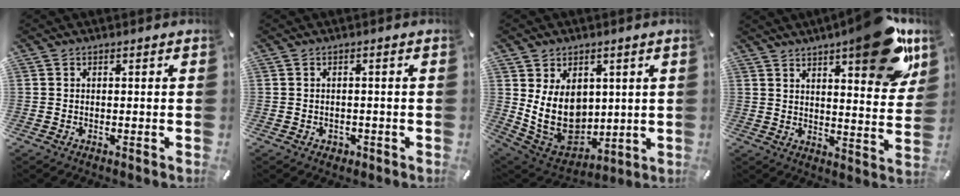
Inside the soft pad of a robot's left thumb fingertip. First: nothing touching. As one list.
[{"total": 1.5, "force": [-0.5, 1.3, 0.4], "torque": [-0.008, 0.005, -0.013]}, {"total": 13.5, "force": [2.2, 11.0, 7.6], "torque": [-0.159, -0.024, 0.047]}, {"total": 16.7, "force": [10.6, 5.6, 11.6], "torque": [-0.140, -0.067, 0.167]}]